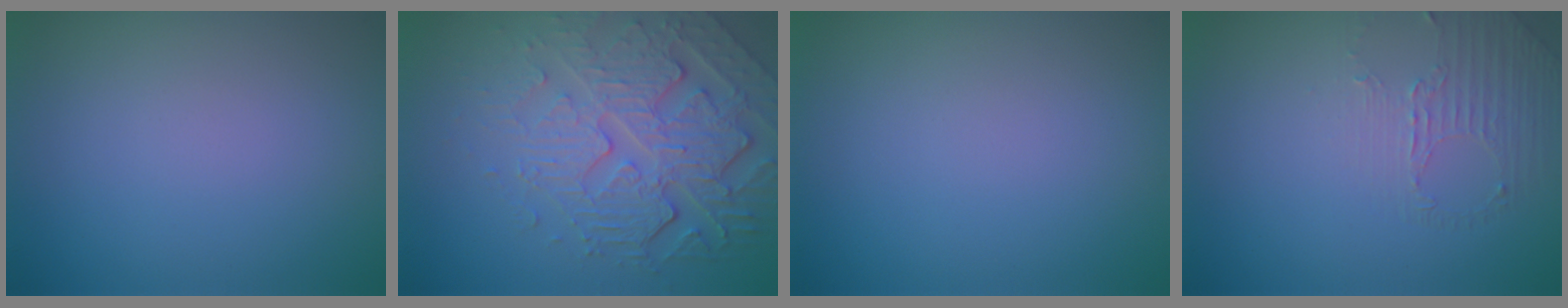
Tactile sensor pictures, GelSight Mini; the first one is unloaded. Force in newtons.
{"total": 7.4, "press": 5.4, "slide": 5.1}
{"total": 0.0}
{"total": 1.4, "press": 0.8, "slide": 1.1}